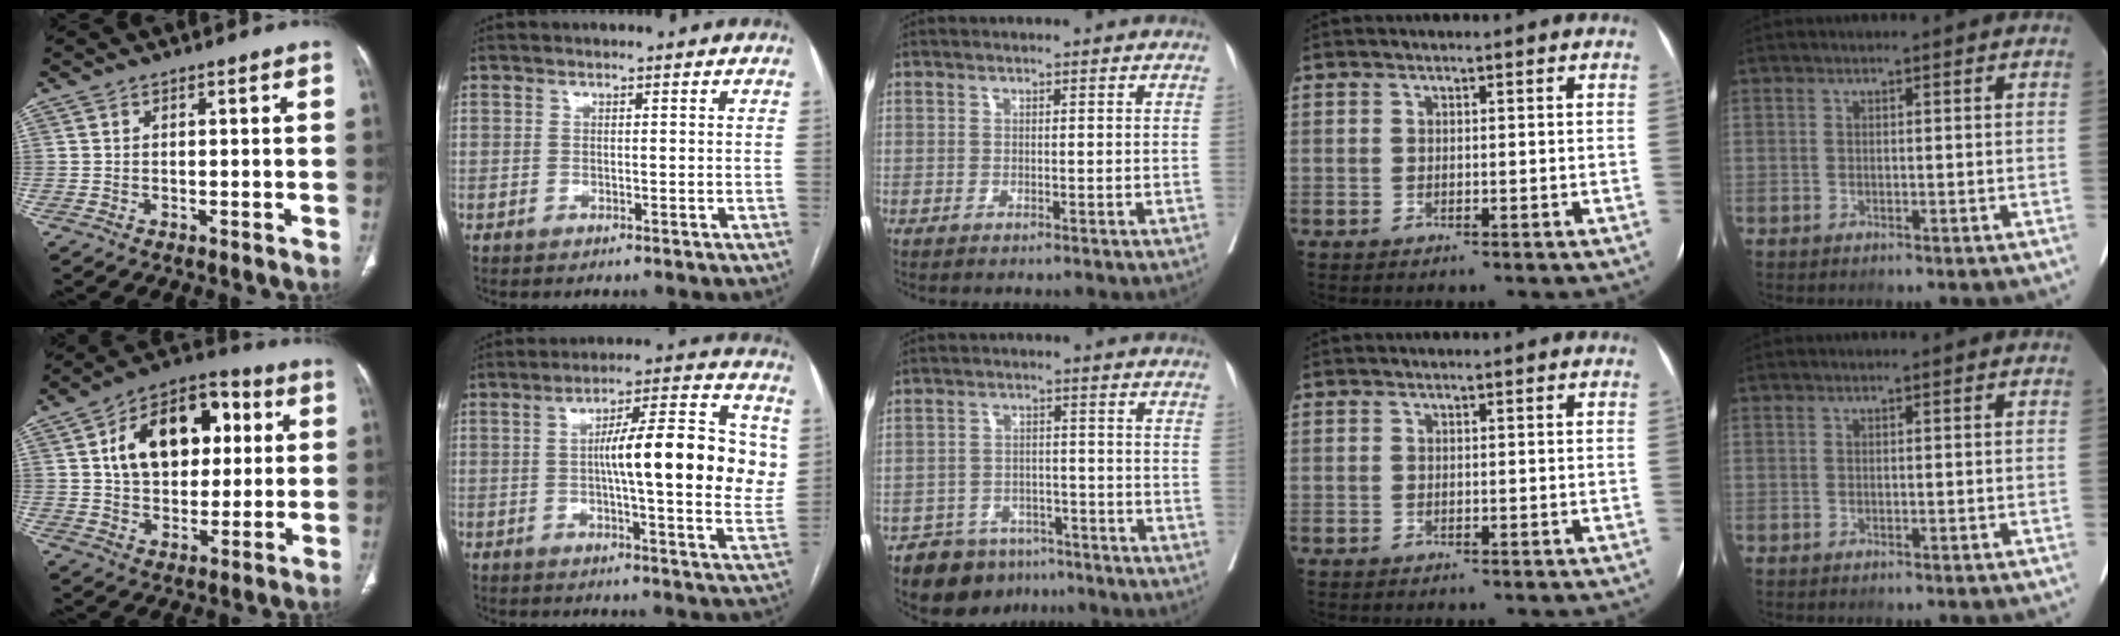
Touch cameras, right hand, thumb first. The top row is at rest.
{"thumb": {"total": 18.5, "force": [4.4, 12.2, 13.3], "torque": [-0.170, 0.013, 0.069]}, "index": {"total": 17.6, "force": [1.8, 3.1, 17.2], "torque": [-0.241, 0.026, 0.022]}, "middle": {"total": 8.7, "force": [-7.0, 4.8, 1.9], "torque": [-0.022, 0.009, -0.103]}}